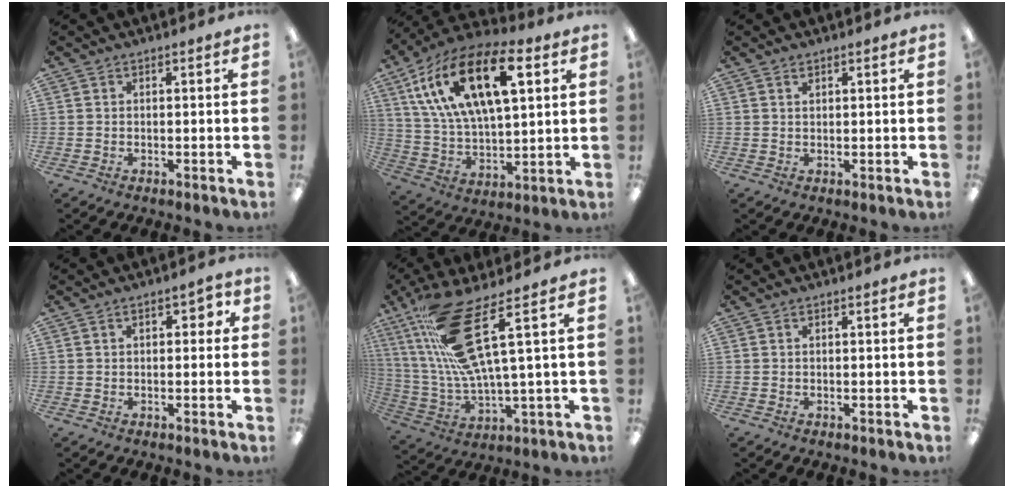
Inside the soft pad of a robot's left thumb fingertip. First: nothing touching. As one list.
[{"total": 21.6, "force": [9.7, 10.5, 16.1], "torque": [-0.320, -0.021, 0.163]}, {"total": 1.2, "force": [0.8, 0.6, 0.7], "torque": [-0.006, -0.002, 0.013]}, {"total": 4.1, "force": [1.1, 2.2, 3.2], "torque": [-0.049, 0.004, 0.014]}, {"total": 20.0, "force": [8.4, 4.8, 17.5], "torque": [-0.354, -0.024, 0.135]}, {"total": 0.0}]